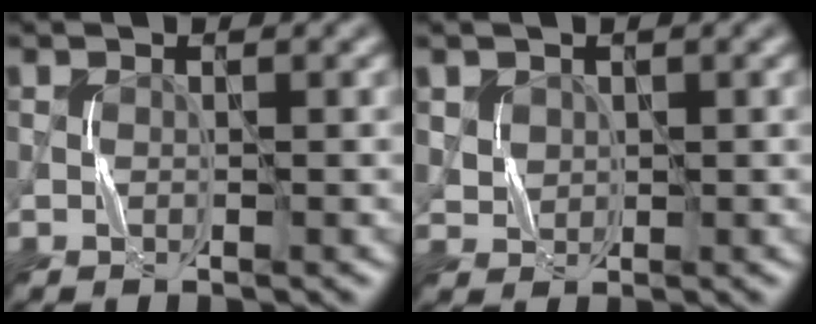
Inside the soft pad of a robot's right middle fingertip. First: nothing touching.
{"total": 1.2, "force": [0.6, 1.0, -0.1], "torque": [0.007, -0.005, 0.018]}